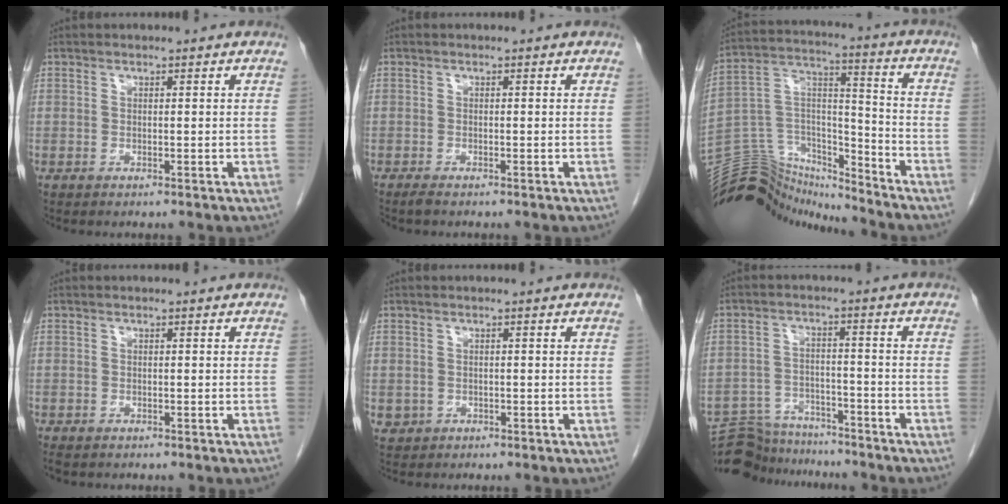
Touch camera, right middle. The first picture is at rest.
{"total": 0.9, "force": [-0.8, 0.1, 0.4], "torque": [-0.015, -0.003, -0.013]}
{"total": 15.6, "force": [-15.2, 3.2, 1.0], "torque": [-0.019, 0.073, -0.266]}
{"total": 1.8, "force": [-1.4, 0.9, 0.6], "torque": [-0.014, -0.003, -0.017]}
{"total": 1.5, "force": [-0.5, 1.4, 0.2], "torque": [0.002, 0.006, -0.003]}
{"total": 12.0, "force": [-11.3, 3.6, 1.8], "torque": [-0.035, 0.014, -0.177]}